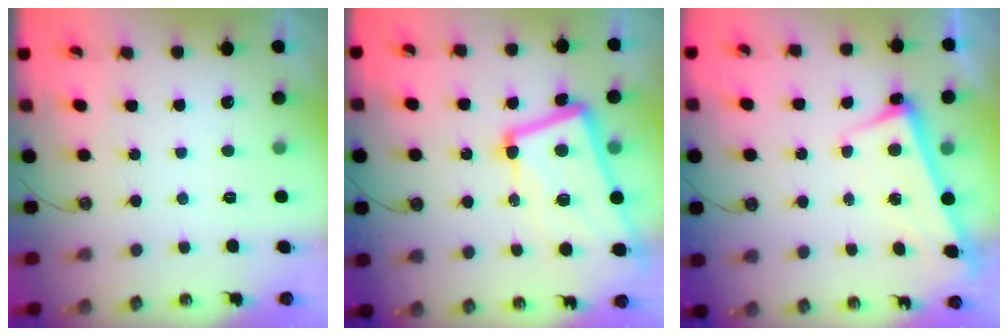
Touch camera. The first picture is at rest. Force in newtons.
{"total": 15.1, "press": 14.8, "slide": 2.7}
{"total": 2.6, "press": 2.4, "slide": 0.9}